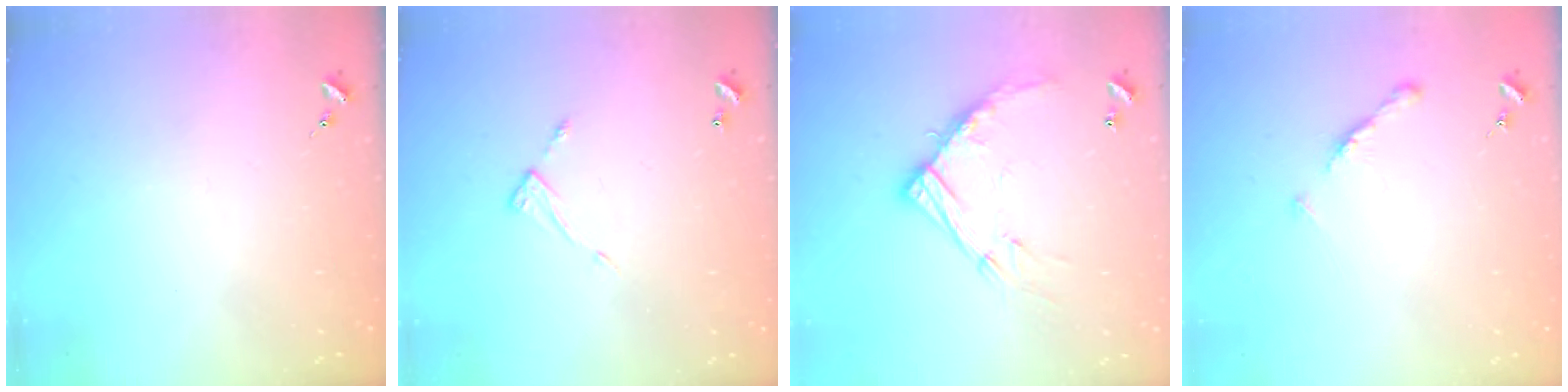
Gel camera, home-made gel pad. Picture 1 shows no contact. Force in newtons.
{"total": 5.1, "press": 5.1, "slide": 0.4}
{"total": 13.8, "press": 13.8, "slide": 1.0}
{"total": 5.3, "press": 5.2, "slide": 0.6}